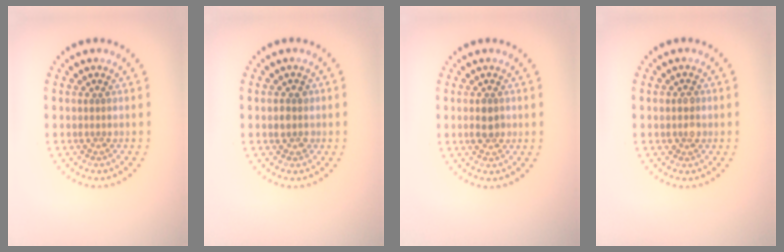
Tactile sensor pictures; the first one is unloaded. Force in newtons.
{"total": 1.5, "press": 1.4, "slide": 0.5}
{"total": 1.8, "press": 1.7, "slide": 0.2}
{"total": 1.6, "press": 1.6, "slide": 0.5}